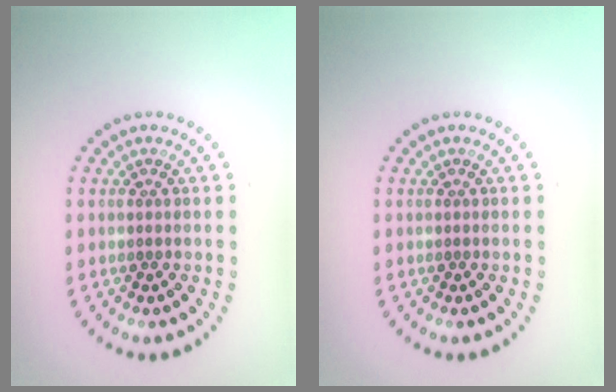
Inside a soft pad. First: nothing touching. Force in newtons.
{"total": 0.0}